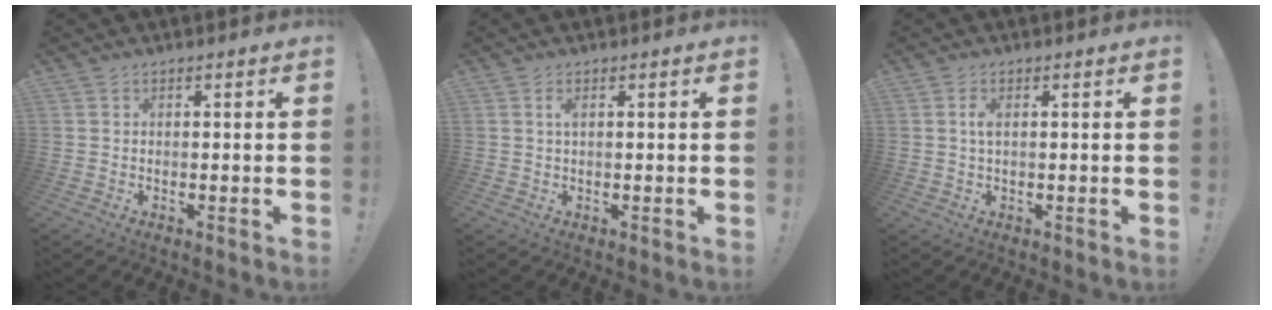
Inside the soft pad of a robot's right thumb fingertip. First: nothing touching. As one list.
[{"total": 1.3, "force": [0.3, 0.2, 1.3], "torque": [-0.019, 0.000, 0.001]}, {"total": 2.1, "force": [0.1, 0.6, 2.0], "torque": [-0.032, -0.001, -0.001]}]